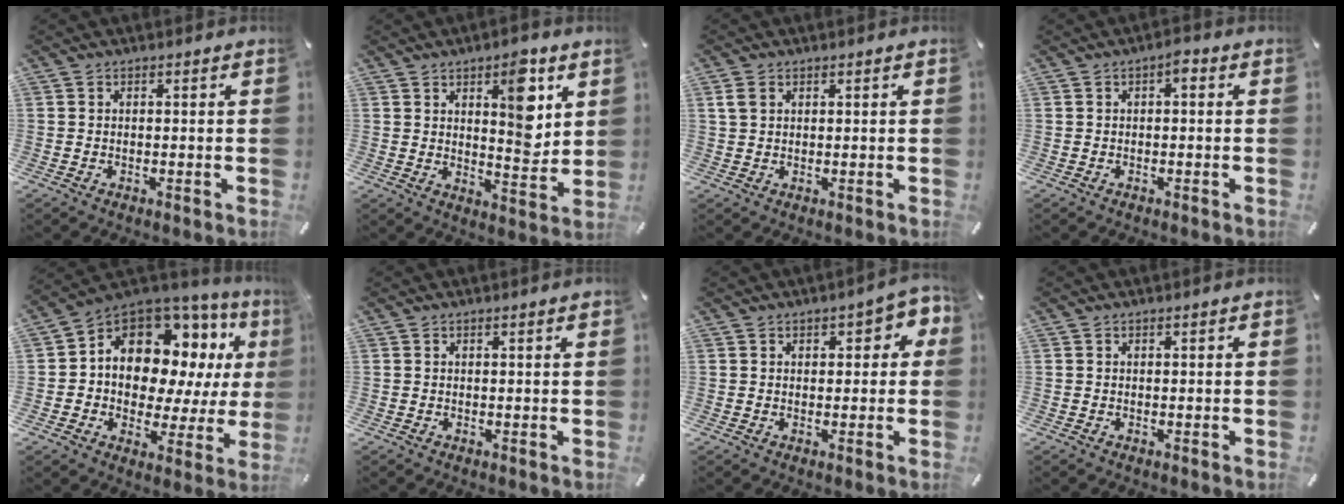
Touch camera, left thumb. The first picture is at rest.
{"total": 11.3, "force": [5.2, 5.2, 8.5], "torque": [-0.100, -0.033, 0.082]}
{"total": 2.1, "force": [0.9, 1.5, 1.0], "torque": [-0.024, 0.005, 0.015]}
{"total": 2.0, "force": [-0.1, 0.9, 1.8], "torque": [-0.031, 0.008, -0.008]}
{"total": 12.9, "force": [4.8, 9.7, 7.0], "torque": [-0.121, -0.049, 0.089]}
{"total": 1.1, "force": [0.4, 0.1, 1.1], "torque": [-0.019, 0.000, 0.006]}
{"total": 5.1, "force": [1.7, 2.9, 3.8], "torque": [-0.037, -0.002, 0.020]}
{"total": 0.6, "force": [0.1, 0.1, 0.6], "torque": [-0.009, 0.000, 0.001]}